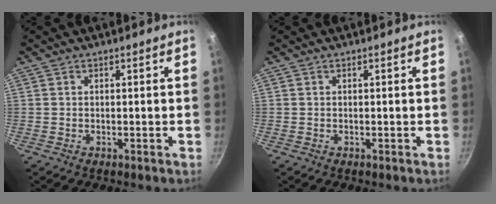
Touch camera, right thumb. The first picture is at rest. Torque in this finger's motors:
{"motor_torque": [0.00, 0.00, 0.00, 0.00, 0.00]}